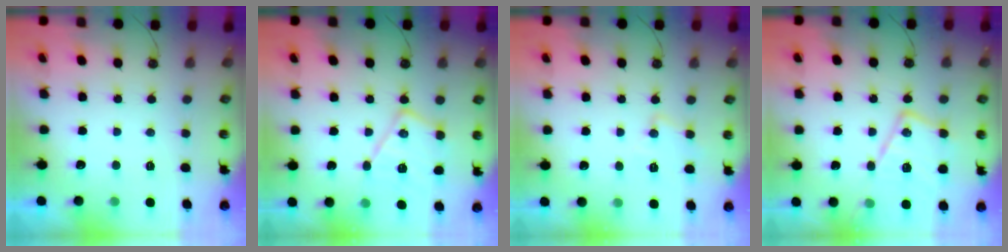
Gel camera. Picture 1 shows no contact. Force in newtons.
{"total": 15.2, "press": 15.2, "slide": 0.8}
{"total": 8.0, "press": 8.0, "slide": 0.6}
{"total": 19.9, "press": 19.8, "slide": 1.6}